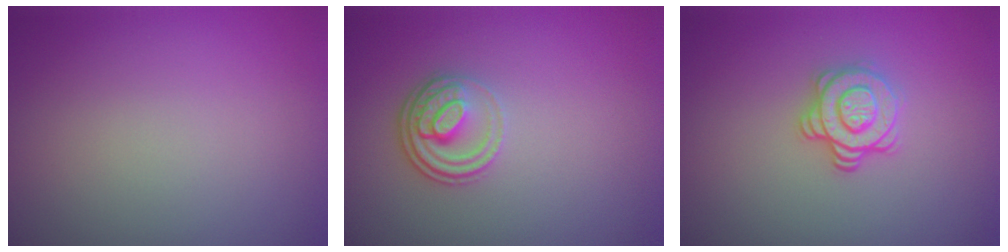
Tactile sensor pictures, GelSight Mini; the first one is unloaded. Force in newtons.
{"total": 2.8, "press": 2.3, "slide": 1.7}
{"total": 2.9, "press": 2.6, "slide": 1.2}